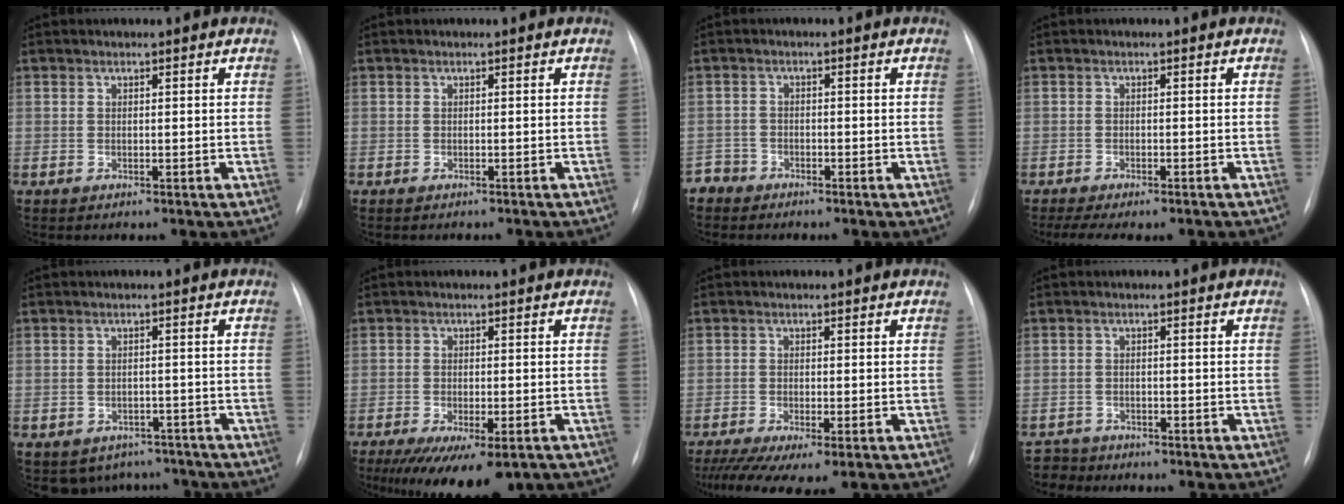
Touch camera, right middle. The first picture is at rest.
{"total": 2.0, "force": [-1.9, 0.2, 0.7], "torque": [-0.013, -0.005, -0.020]}
{"total": 2.5, "force": [-2.1, 1.1, -0.8], "torque": [0.013, 0.002, -0.042]}
{"total": 7.9, "force": [-6.4, 2.1, 4.0], "torque": [-0.059, -0.004, -0.089]}
{"total": 6.5, "force": [-5.3, 3.7, 0.3], "torque": [0.007, 0.017, -0.063]}
{"total": 12.3, "force": [-8.2, 4.0, 8.2], "torque": [-0.129, -0.022, -0.117]}
{"total": 8.7, "force": [-6.0, 1.9, 6.0], "torque": [-0.104, -0.022, -0.096]}
{"total": 3.1, "force": [-2.8, 0.8, -1.1], "torque": [0.014, -0.008, -0.050]}